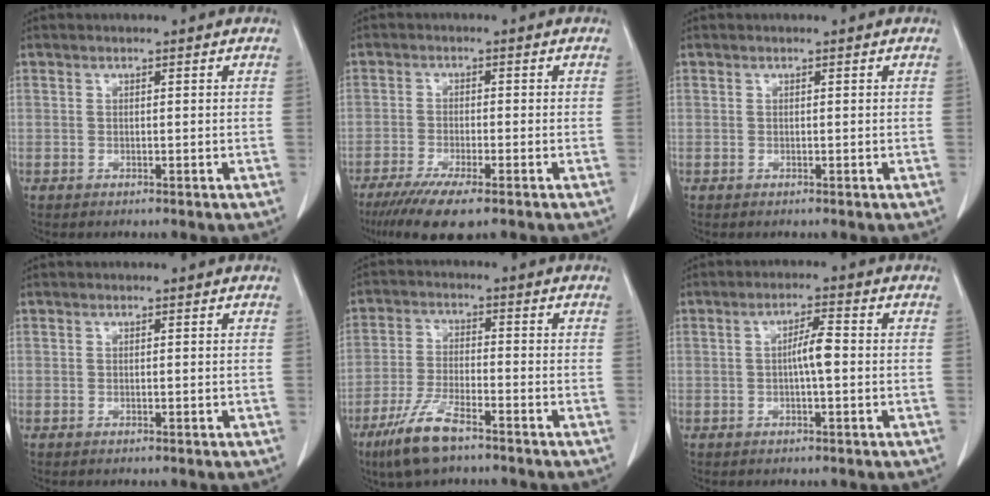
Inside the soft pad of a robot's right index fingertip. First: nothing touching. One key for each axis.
{"total": 7.4, "fx": -5.1, "fy": 1.2, "fz": 5.3, "tx": -0.091, "ty": -0.017, "tz": -0.084}
{"total": 0.0}
{"total": 0.0}
{"total": 8.5, "fx": -5.9, "fy": 1.8, "fz": 5.9, "tx": -0.128, "ty": -0.016, "tz": -0.110}
{"total": 4.0, "fx": -0.2, "fy": 0.2, "fz": 4.0, "tx": -0.073, "ty": 0.005, "tz": -0.004}